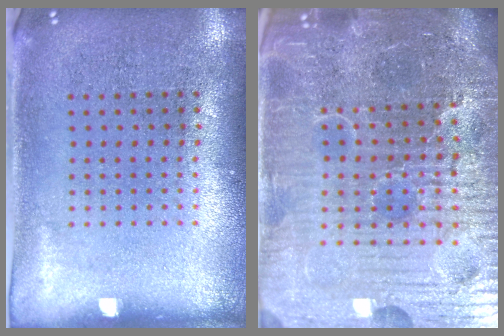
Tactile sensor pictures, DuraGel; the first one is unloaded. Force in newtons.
{"total": 6.9, "press": 6.2, "slide": 3.1}